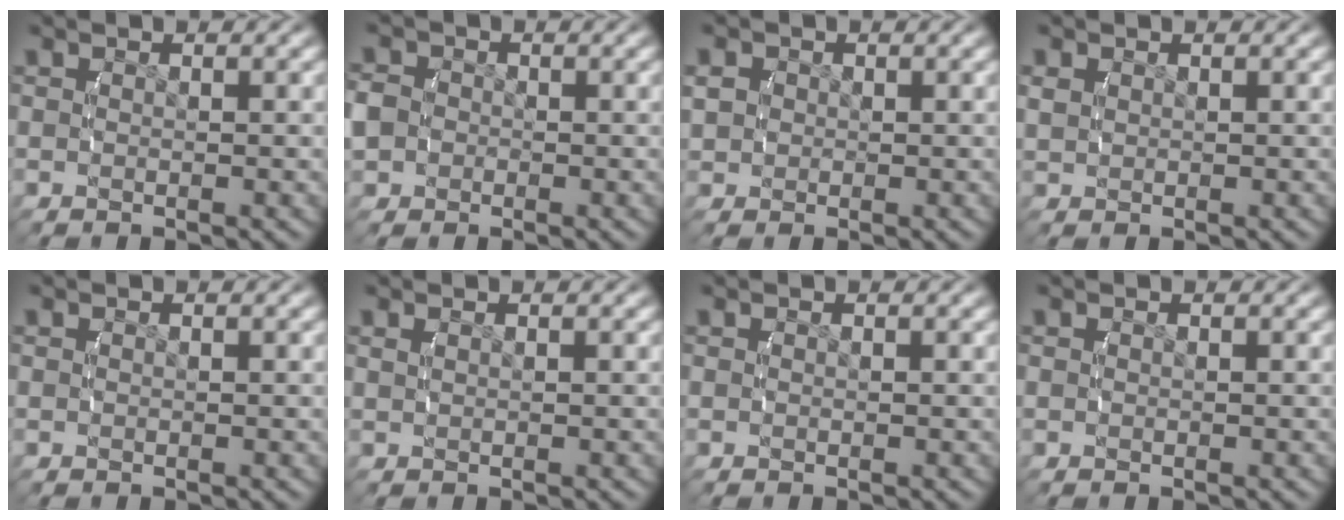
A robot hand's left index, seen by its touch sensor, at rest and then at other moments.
{"total": 3.4, "force": [-0.7, 3.1, 1.2], "torque": [-0.044, -0.018, -0.008]}
{"total": 2.1, "force": [0.3, 1.9, 0.8], "torque": [-0.023, -0.005, 0.013]}
{"total": 0.9, "force": [0.5, 0.6, 0.4], "torque": [-0.013, -0.003, 0.020]}
{"total": 0.0}
{"total": 0.7, "force": [0.4, -0.6, 0.2], "torque": [-0.004, -0.004, 0.015]}
{"total": 0.0}
{"total": 0.0}